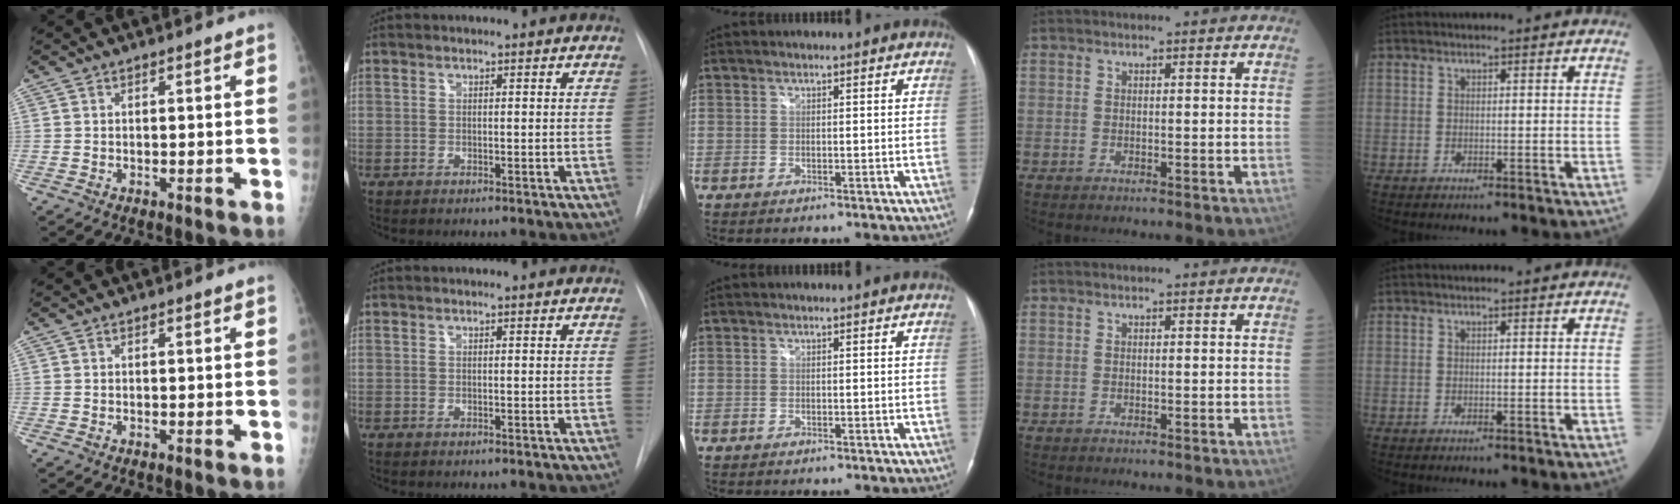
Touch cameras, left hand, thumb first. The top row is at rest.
{}